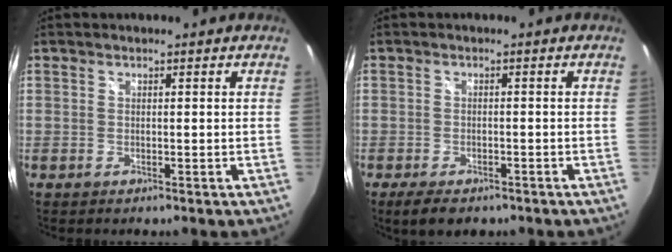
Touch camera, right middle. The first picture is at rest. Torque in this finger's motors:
{"motor_torque": [0.49, -0.52, 0.06, 0.05]}